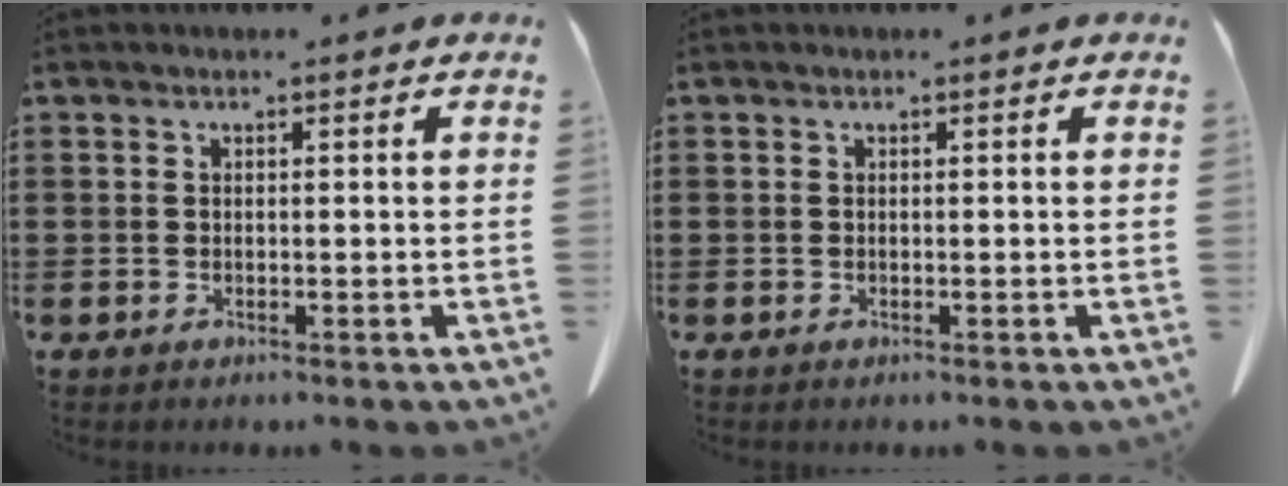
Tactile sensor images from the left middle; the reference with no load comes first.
{"total": 0.0}